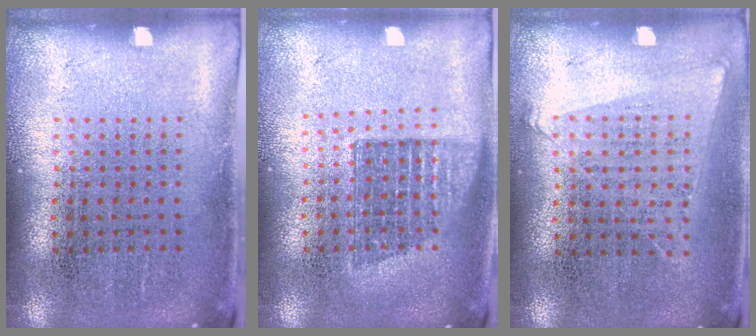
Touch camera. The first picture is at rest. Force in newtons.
{"total": 1.4, "press": 1.2, "slide": 0.8}
{"total": 1.0, "press": 0.9, "slide": 0.5}